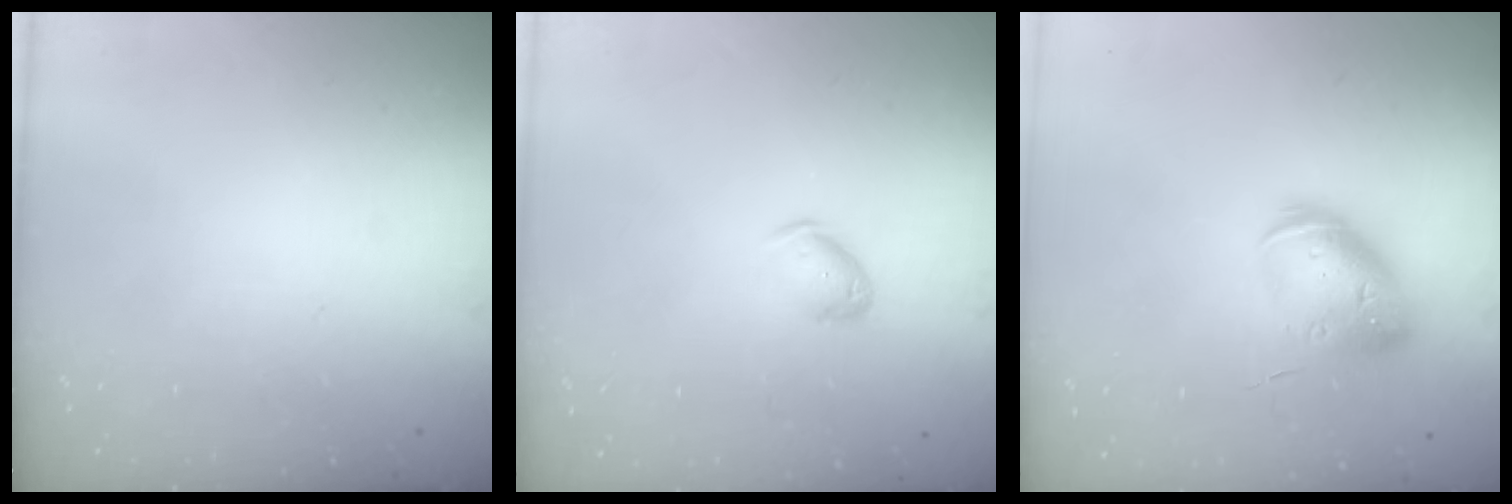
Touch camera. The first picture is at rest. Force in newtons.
{"total": 5.3, "press": 5.2, "slide": 0.8}
{"total": 16.6, "press": 16.4, "slide": 2.7}